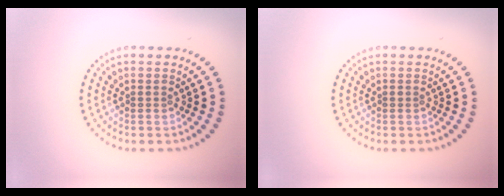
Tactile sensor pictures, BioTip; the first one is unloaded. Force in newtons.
{"total": 0.0}